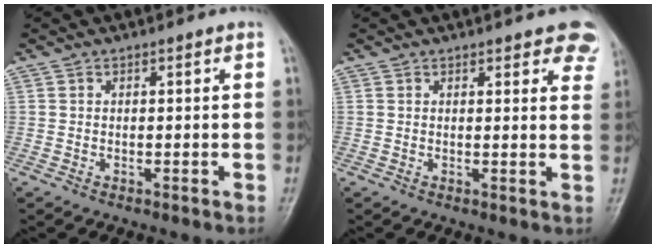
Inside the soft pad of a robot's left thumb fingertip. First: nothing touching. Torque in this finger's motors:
{"motor_torque": [0.03, 0.15, 0.03, 0.23, 0.03]}